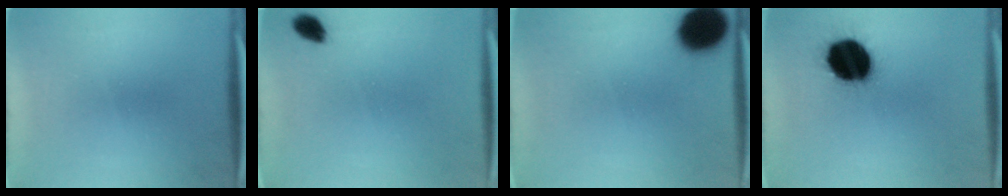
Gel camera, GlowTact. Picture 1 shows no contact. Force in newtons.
{"total": 2.6}
{"total": 13.7}
{"total": 18.5}